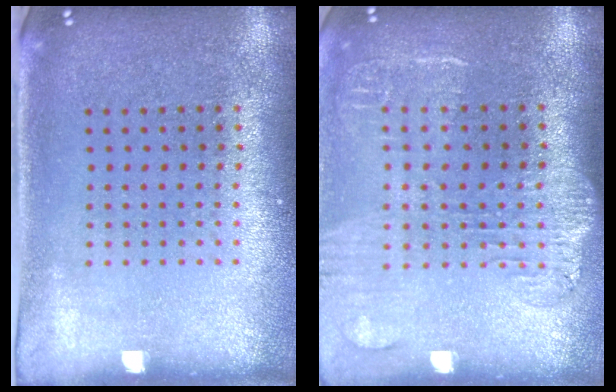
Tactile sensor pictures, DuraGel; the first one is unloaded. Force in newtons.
{"total": 1.7, "press": 1.5, "slide": 0.8}